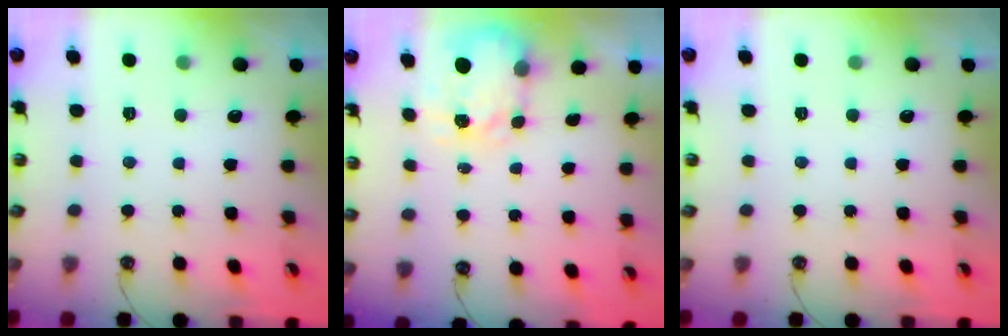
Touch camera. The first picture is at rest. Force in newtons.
{"total": 3.7, "press": 3.7, "slide": 0.5}
{"total": 0.0}